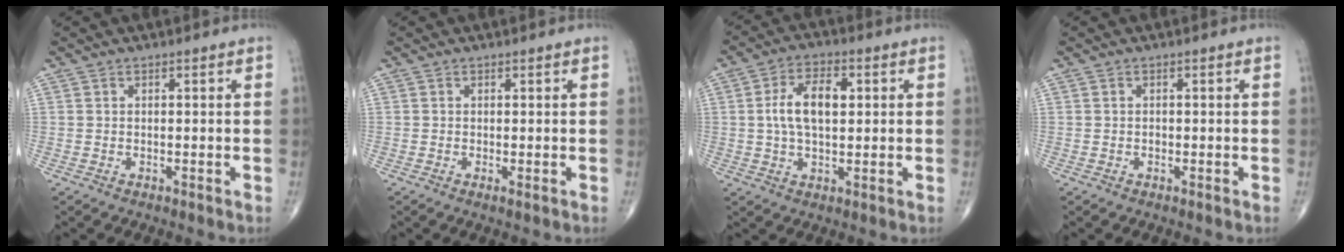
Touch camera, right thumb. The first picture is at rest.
{"total": 0.6, "force": [-0.2, 0.1, 0.6], "torque": [-0.014, -0.003, -0.005]}
{"total": 9.0, "force": [1.2, 4.8, 7.5], "torque": [-0.135, 0.011, 0.019]}
{"total": 0.5, "force": [-0.2, 0.4, 0.3], "torque": [-0.004, 0.001, -0.005]}